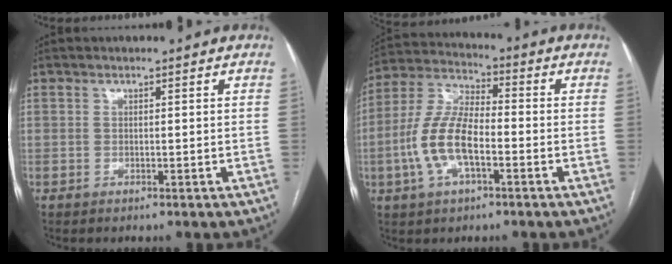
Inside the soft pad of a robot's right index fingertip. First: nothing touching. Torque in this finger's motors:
{"motor_torque": [0.99, -0.02, 0.35, 0.09]}